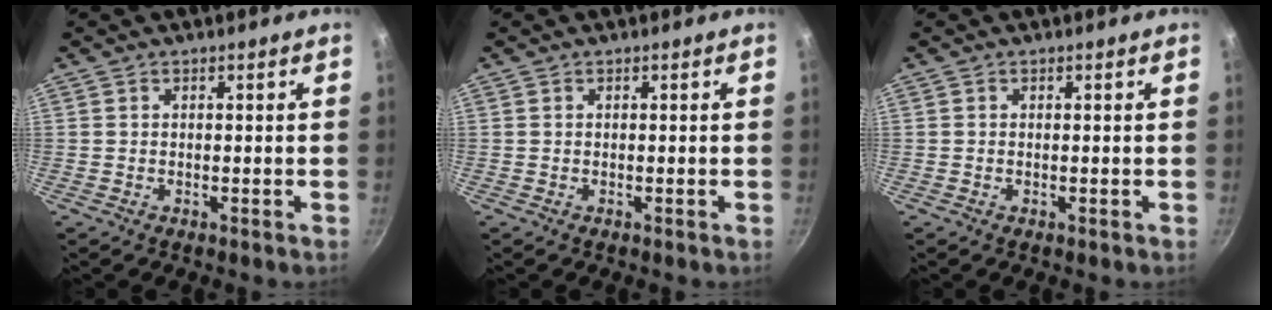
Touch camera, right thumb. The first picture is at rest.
{"total": 0.0}
{"total": 0.0}